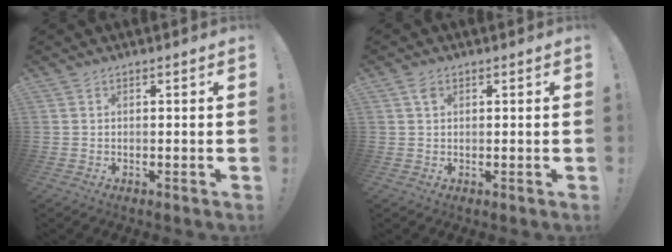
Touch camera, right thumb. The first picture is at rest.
{"total": 2.0, "force": [0.9, 1.3, 1.2], "torque": [-0.019, -0.001, 0.015]}